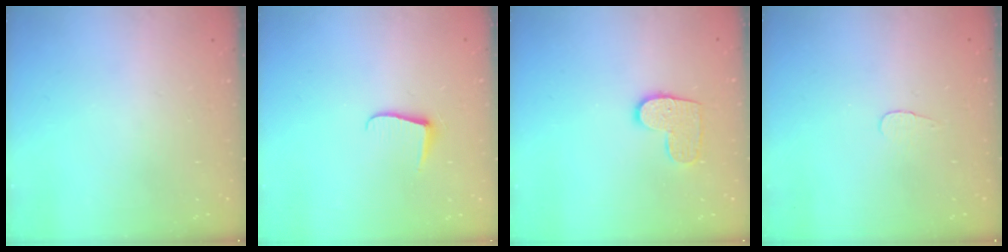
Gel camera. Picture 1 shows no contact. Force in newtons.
{"total": 5.6, "press": 5.6, "slide": 0.7}
{"total": 8.7, "press": 8.7, "slide": 0.4}
{"total": 3.4, "press": 3.4, "slide": 0.4}